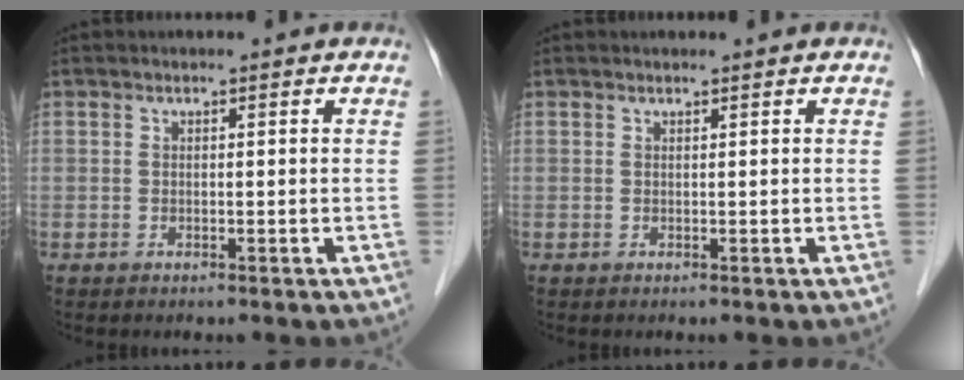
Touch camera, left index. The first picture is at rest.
{"total": 0.0}